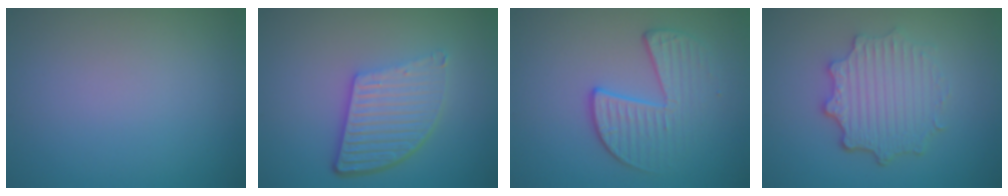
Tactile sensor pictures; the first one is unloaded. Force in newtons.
{"total": 5.5, "press": 3.8, "slide": 4.0}
{"total": 3.5, "press": 2.8, "slide": 2.1}
{"total": 4.8, "press": 3.8, "slide": 3.1}